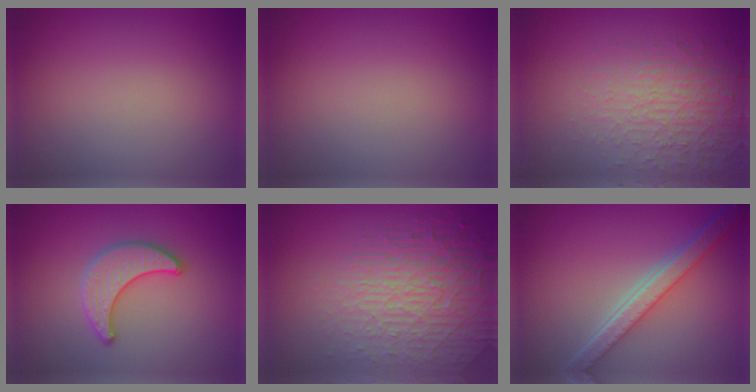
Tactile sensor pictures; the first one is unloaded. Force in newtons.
{"total": 0.0}
{"total": 5.1, "press": 3.4, "slide": 3.8}
{"total": 2.7, "press": 2.7, "slide": 0.1}
{"total": 7.8, "press": 5.5, "slide": 5.6}
{"total": 5.9, "press": 4.5, "slide": 3.8}